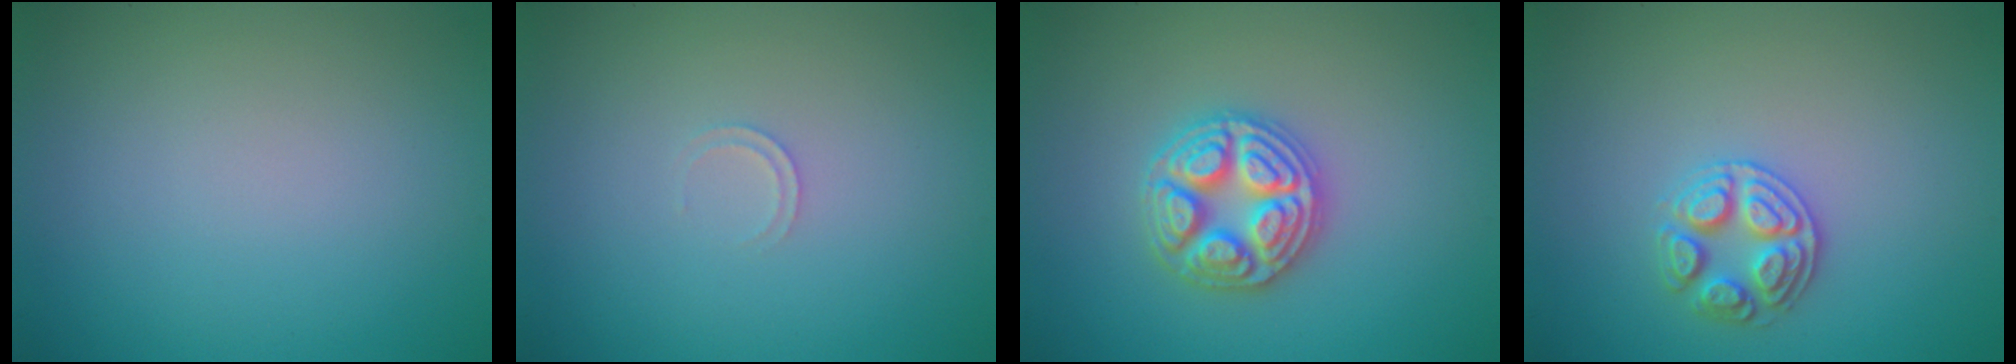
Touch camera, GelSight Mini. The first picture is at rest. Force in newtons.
{"total": 0.7, "press": 0.7, "slide": 0.1}
{"total": 4.9, "press": 4.8, "slide": 0.6}
{"total": 2.7, "press": 2.7, "slide": 0.5}